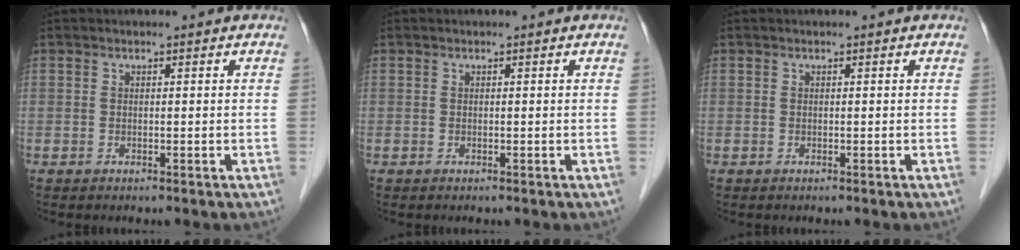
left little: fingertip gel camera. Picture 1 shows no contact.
{"total": 0.0}
{"total": 0.0}